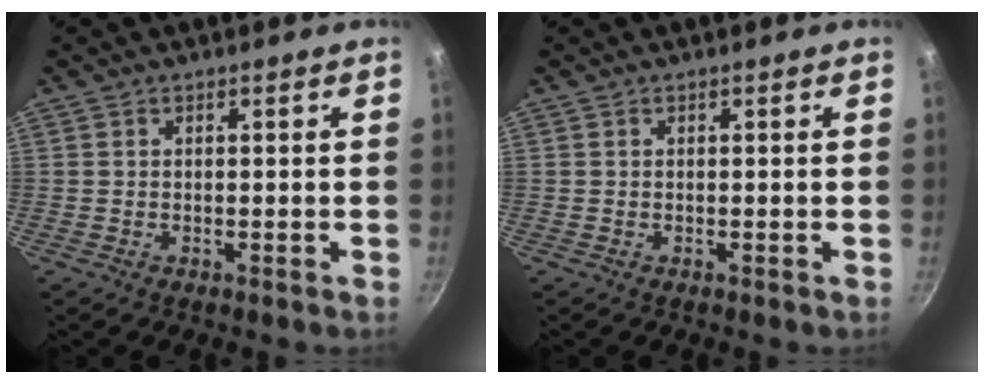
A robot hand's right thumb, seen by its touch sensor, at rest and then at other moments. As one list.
[{"total": 0.0}]